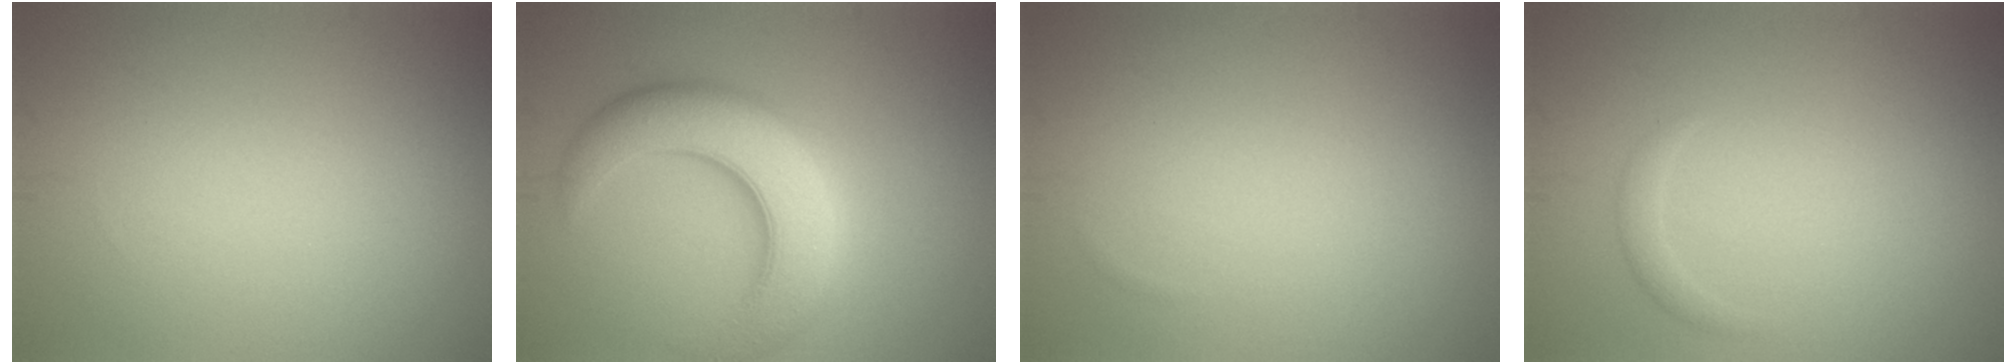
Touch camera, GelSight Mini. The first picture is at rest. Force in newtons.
{"total": 8.4, "press": 8.4, "slide": 0.3}
{"total": 0.0}
{"total": 0.9, "press": 0.9, "slide": 0.1}